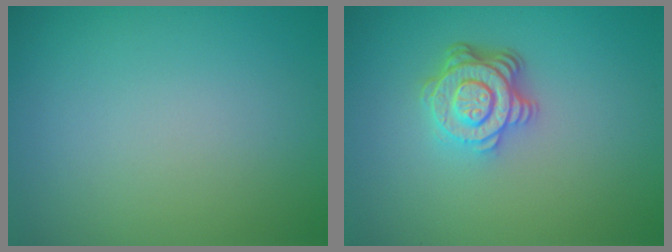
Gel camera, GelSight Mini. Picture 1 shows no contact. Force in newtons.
{"total": 4.6, "press": 3.3, "slide": 3.2}